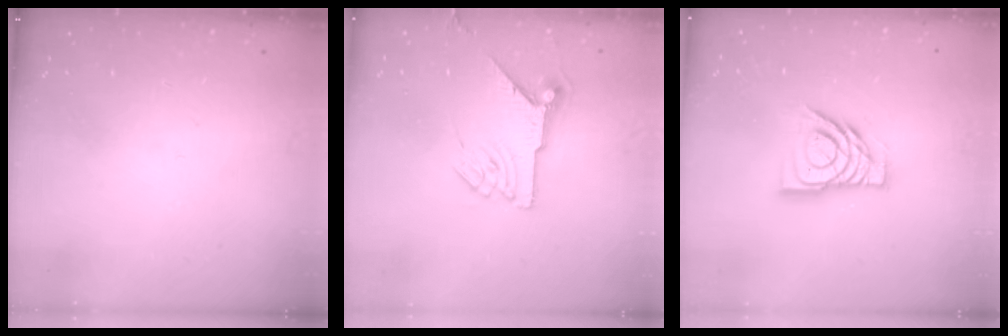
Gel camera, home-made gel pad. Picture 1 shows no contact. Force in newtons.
{"total": 7.5, "press": 7.5, "slide": 0.4}
{"total": 12.2, "press": 12.2, "slide": 1.1}